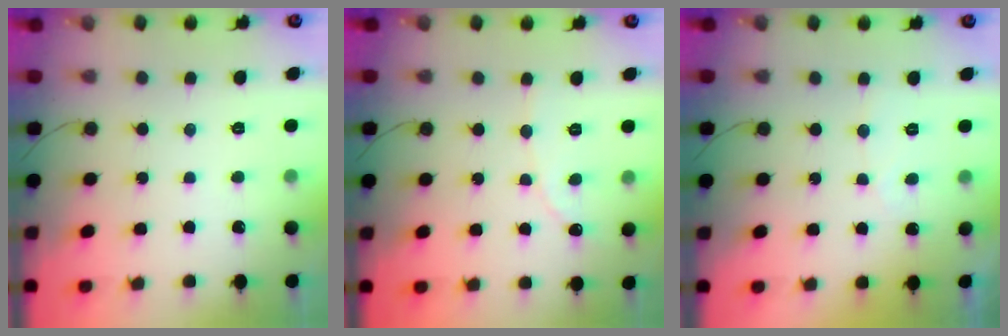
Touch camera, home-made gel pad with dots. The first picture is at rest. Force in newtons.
{"total": 1.8, "press": 1.8, "slide": 0.1}
{"total": 2.9, "press": 2.9, "slide": 0.2}